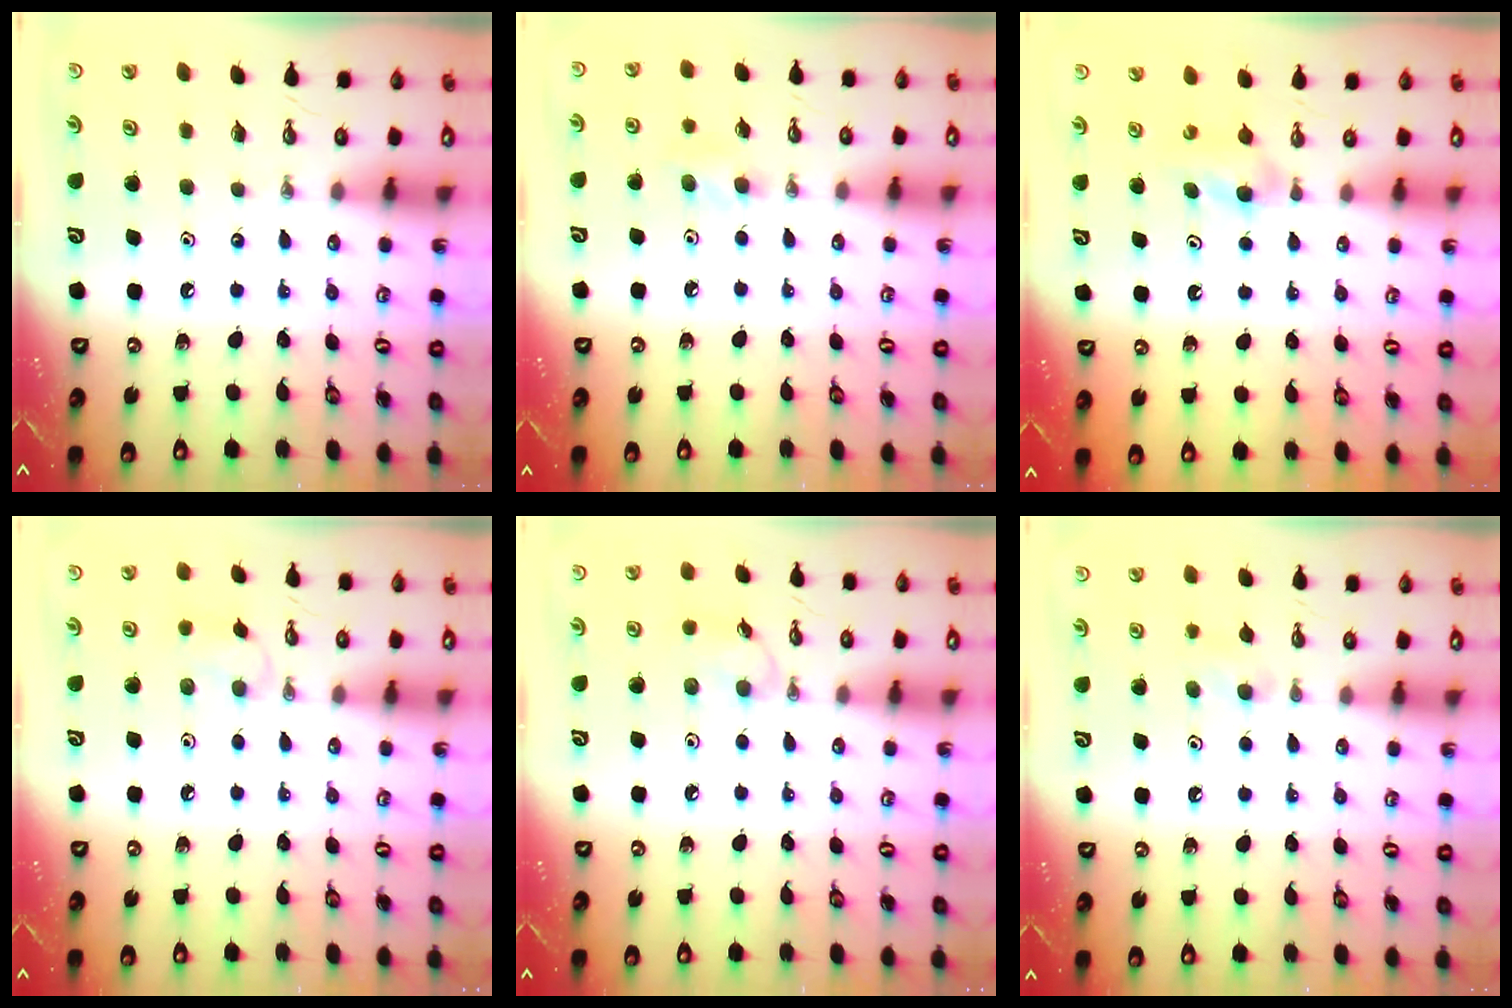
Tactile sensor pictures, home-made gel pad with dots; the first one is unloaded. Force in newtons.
{"total": 8.3, "press": 7.3, "slide": 4.0}
{"total": 3.3, "press": 3.3, "slide": 0.6}
{"total": 6.1, "press": 5.9, "slide": 1.6}
{"total": 6.3, "press": 6.2, "slide": 1.0}
{"total": 4.9, "press": 4.8, "slide": 1.0}